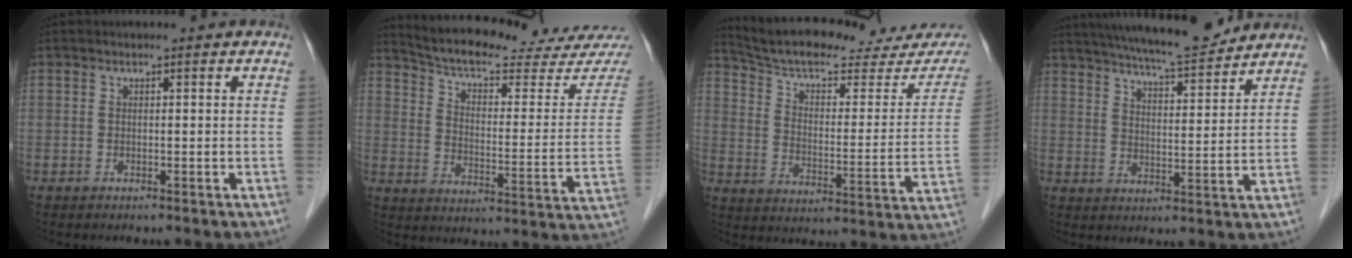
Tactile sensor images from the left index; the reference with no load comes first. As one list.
[{"total": 24.2, "force": [22.2, 3.4, 8.9], "torque": [-0.134, -0.053, 0.285]}, {"total": 25.2, "force": [22.6, 5.3, 9.8], "torque": [-0.146, -0.030, 0.297]}, {"total": 14.5, "force": [13.2, 1.3, 5.9], "torque": [-0.100, 0.003, 0.199]}]